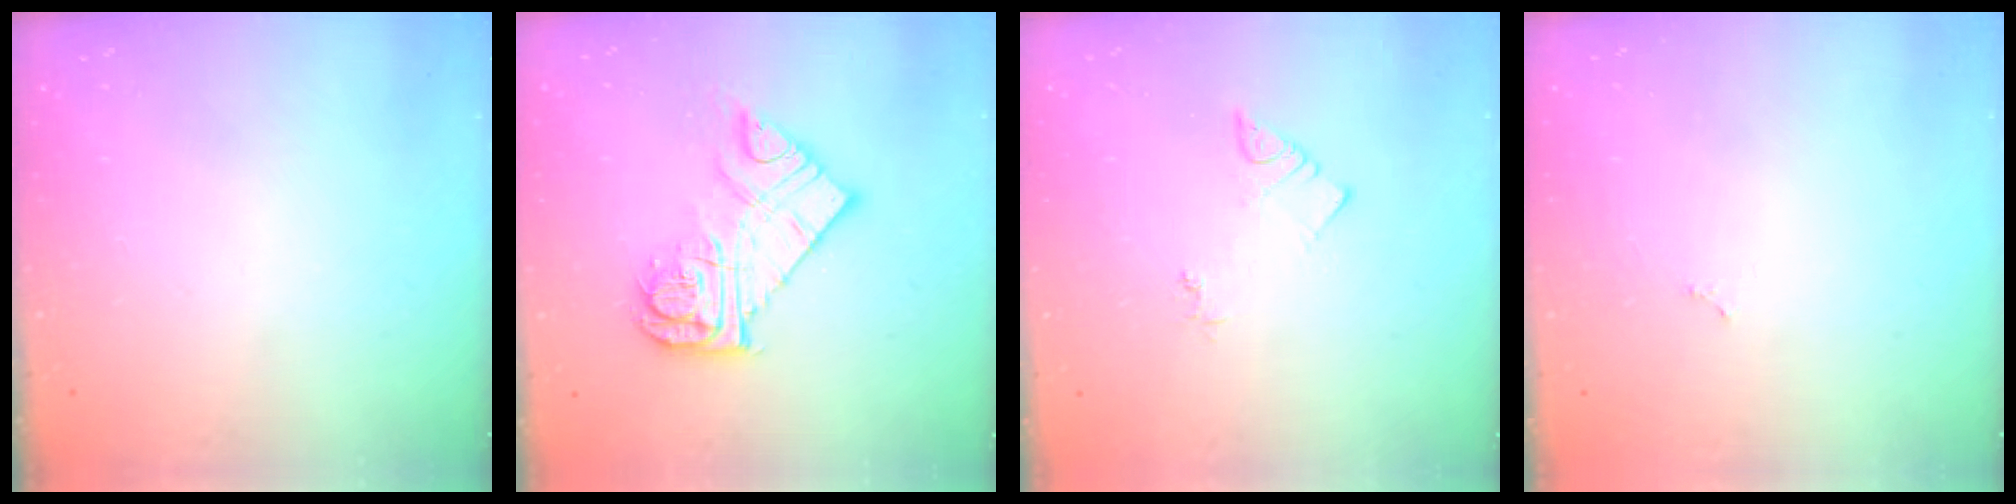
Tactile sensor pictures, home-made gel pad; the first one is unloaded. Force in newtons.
{"total": 13.9, "press": 13.8, "slide": 1.5}
{"total": 3.1, "press": 3.0, "slide": 0.4}
{"total": 1.8, "press": 1.8, "slide": 0.3}